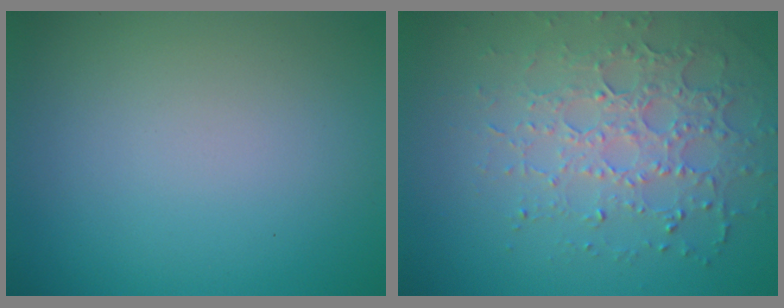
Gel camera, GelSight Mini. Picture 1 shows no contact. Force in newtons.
{"total": 4.2, "press": 3.8, "slide": 1.6}